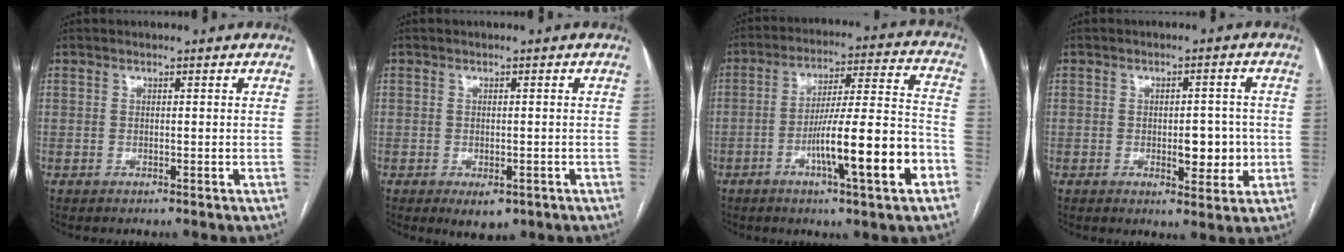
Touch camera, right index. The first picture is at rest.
{"total": 3.6, "force": [-1.8, 1.9, 2.4], "torque": [-0.030, -0.002, -0.015]}
{"total": 15.6, "force": [-6.0, 0.8, 14.4], "torque": [-0.233, 0.005, -0.091]}
{"total": 5.5, "force": [-0.8, 2.5, 4.9], "torque": [-0.057, 0.004, -0.004]}